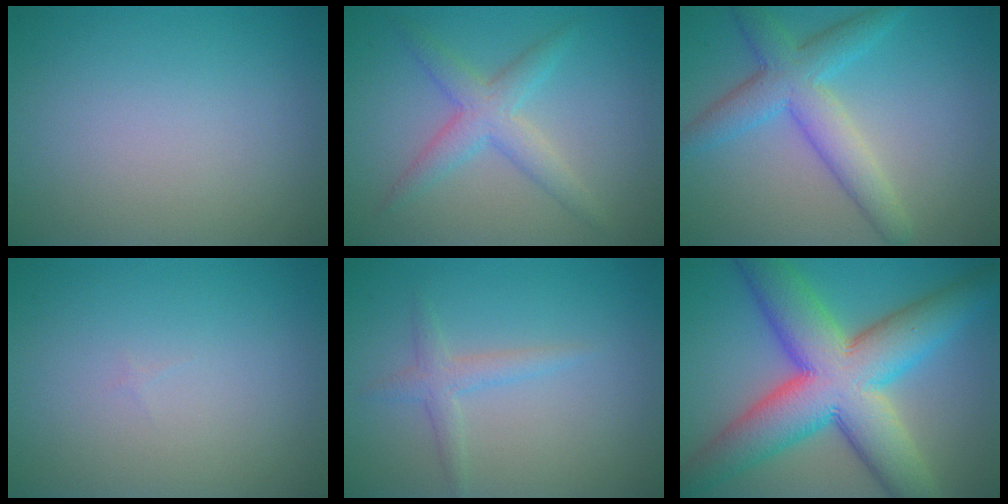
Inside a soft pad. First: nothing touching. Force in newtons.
{"total": 3.4, "press": 3.4, "slide": 0.2}
{"total": 5.3, "press": 5.3, "slide": 0.1}
{"total": 0.0}
{"total": 1.8, "press": 1.8, "slide": 0.1}
{"total": 13.2, "press": 13.2, "slide": 0.4}